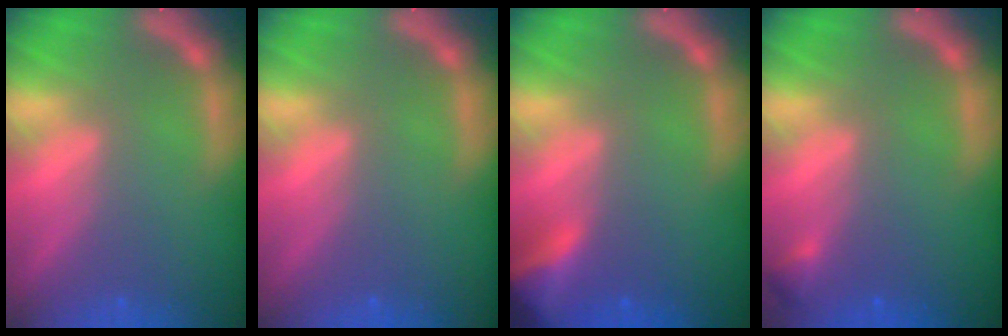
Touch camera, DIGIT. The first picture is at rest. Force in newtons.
{"total": 0.0}
{"total": 4.9}
{"total": 0.9}